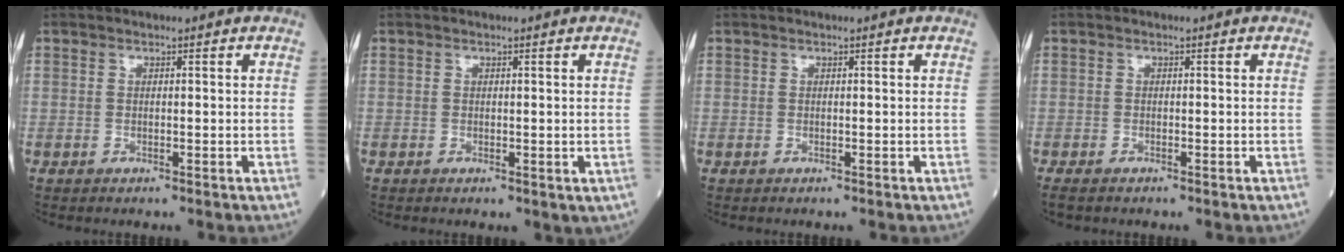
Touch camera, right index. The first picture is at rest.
{"total": 1.0, "force": [0.0, 0.7, 0.8], "torque": [-0.011, -0.003, 0.004]}
{"total": 0.0}
{"total": 1.9, "force": [-1.5, 0.6, 0.9], "torque": [-0.017, -0.005, -0.023]}